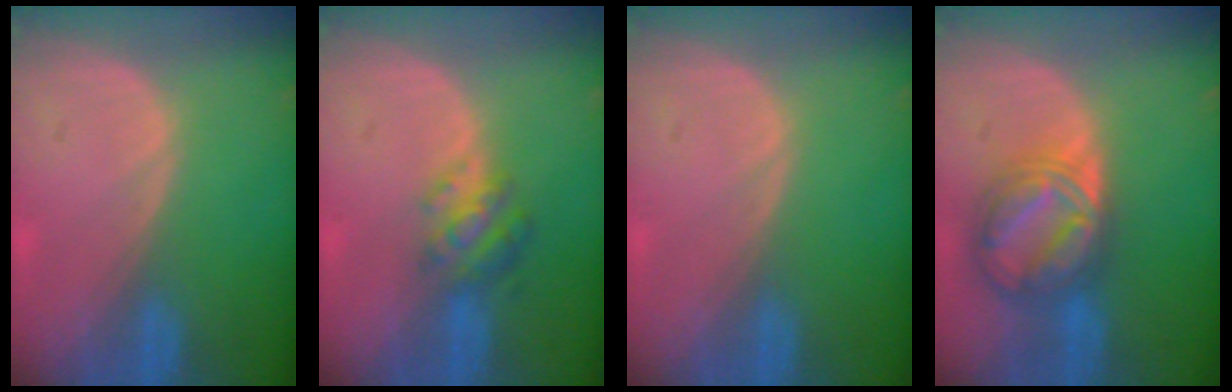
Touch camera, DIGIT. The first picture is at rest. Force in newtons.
{"total": 4.8, "press": 4.6, "slide": 1.6}
{"total": 0.0}
{"total": 8.2, "press": 8.2, "slide": 0.6}